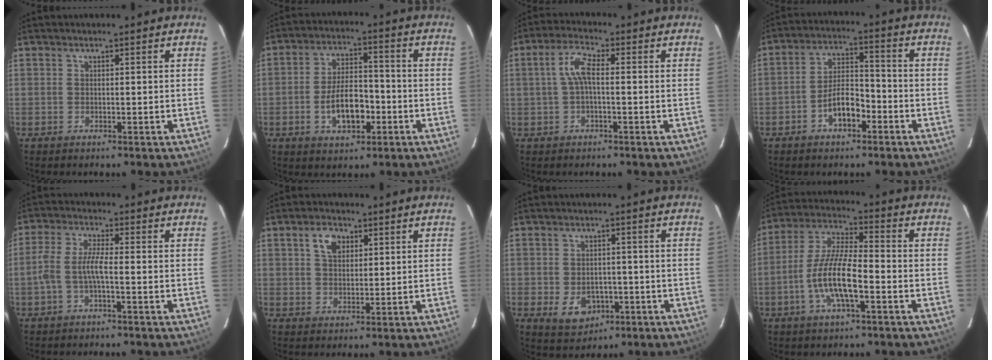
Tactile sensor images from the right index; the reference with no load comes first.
{"total": 9.2, "force": [-3.2, 4.7, 7.3], "torque": [-0.139, 0.012, -0.044]}
{"total": 4.9, "force": [-0.1, 1.4, 4.6], "torque": [-0.098, 0.014, -0.002]}
{"total": 7.2, "force": [-3.7, 3.5, 5.0], "torque": [-0.097, 0.020, -0.059]}
{"total": 4.7, "force": [-1.6, 0.8, 4.4], "torque": [-0.101, 0.009, -0.032]}
{"total": 5.0, "force": [2.2, 3.2, 3.1], "torque": [-0.053, 0.014, 0.040]}
{"total": 6.9, "force": [-2.4, 5.3, 3.7], "torque": [-0.085, -0.003, -0.021]}
{"total": 11.7, "force": [-4.1, 3.1, 10.6], "torque": [-0.220, 0.001, -0.077]}